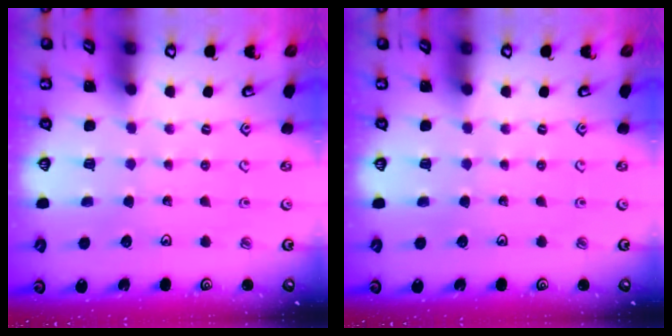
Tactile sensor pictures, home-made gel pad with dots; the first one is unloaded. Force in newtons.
{"total": 0.0}